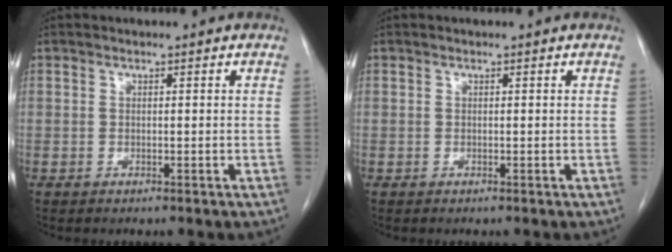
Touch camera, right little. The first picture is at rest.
{"total": 0.0}